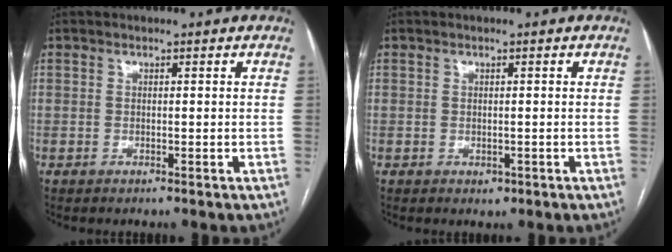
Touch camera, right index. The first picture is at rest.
{"total": 1.0, "force": [-0.3, 0.8, 0.5], "torque": [-0.006, 0.001, 0.000]}